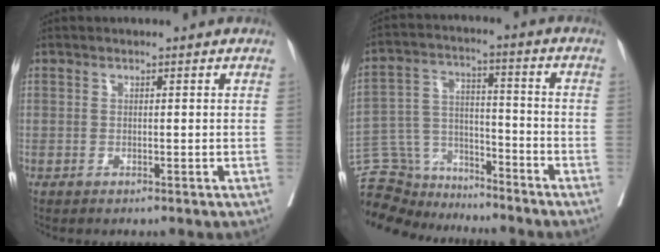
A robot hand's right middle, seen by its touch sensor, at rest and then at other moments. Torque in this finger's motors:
{"motor_torque": [0.94, -1.20, 1.05, 0.21]}